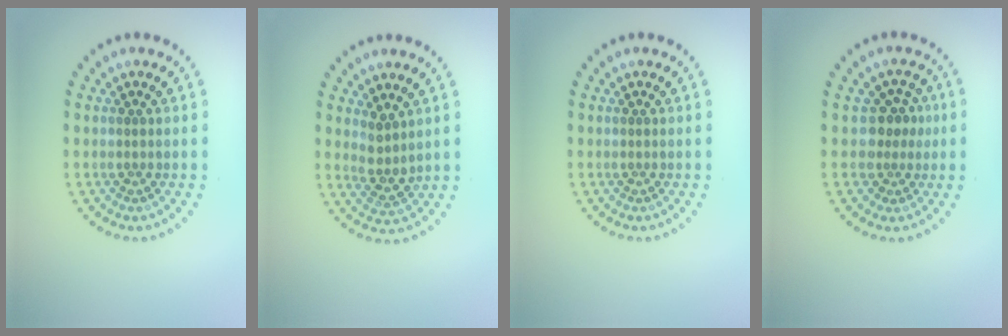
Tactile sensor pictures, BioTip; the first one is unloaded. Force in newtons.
{"total": 2.3, "press": 1.8, "slide": 1.5}
{"total": 0.0}
{"total": 2.6, "press": 2.0, "slide": 1.7}